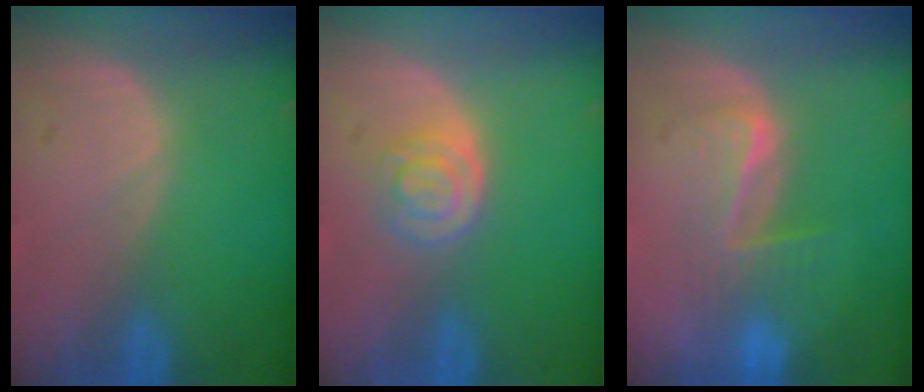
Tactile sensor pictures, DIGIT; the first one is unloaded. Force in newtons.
{"total": 4.0, "press": 3.6, "slide": 1.7}
{"total": 4.6, "press": 4.4, "slide": 1.4}